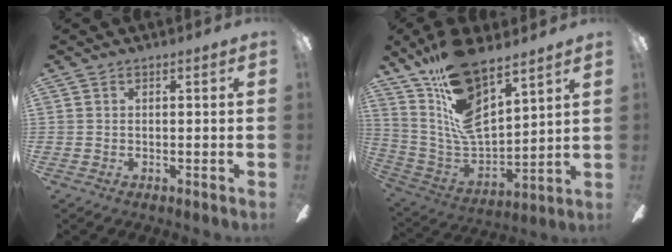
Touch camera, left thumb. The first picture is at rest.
{"total": 17.8, "force": [11.2, 7.5, 11.7], "torque": [-0.232, -0.071, 0.202]}